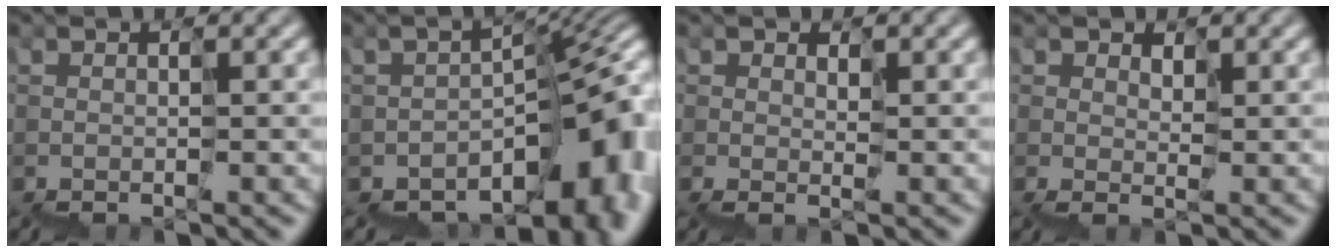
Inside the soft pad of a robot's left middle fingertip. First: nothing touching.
{"total": 11.9, "force": [-5.8, 6.1, 8.4], "torque": [-0.120, -0.009, -0.076]}
{"total": 0.9, "force": [0.7, 0.5, 0.5], "torque": [-0.012, 0.009, 0.013]}
{"total": 1.3, "force": [1.1, 0.7, 0.3], "torque": [-0.014, 0.013, 0.016]}